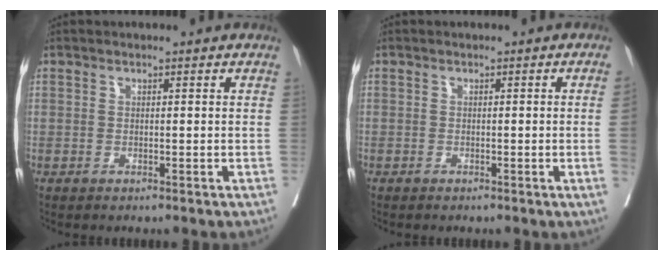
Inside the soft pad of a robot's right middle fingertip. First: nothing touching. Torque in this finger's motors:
{"motor_torque": [1.08, -1.06, -0.59, -0.21]}